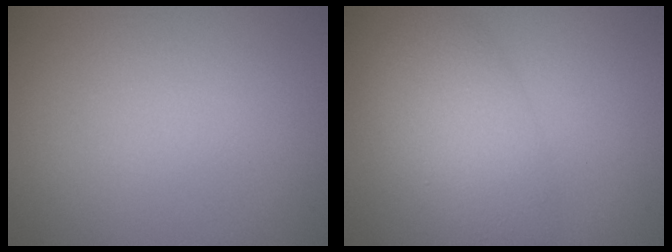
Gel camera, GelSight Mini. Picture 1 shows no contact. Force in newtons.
{"total": 5.2, "press": 5.2, "slide": 0.3}